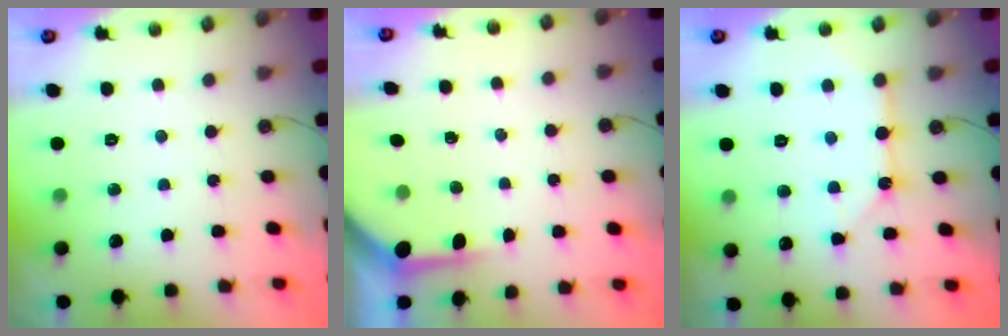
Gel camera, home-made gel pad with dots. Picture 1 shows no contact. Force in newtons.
{"total": 3.8, "press": 3.8, "slide": 0.4}
{"total": 10.4, "press": 10.3, "slide": 1.1}